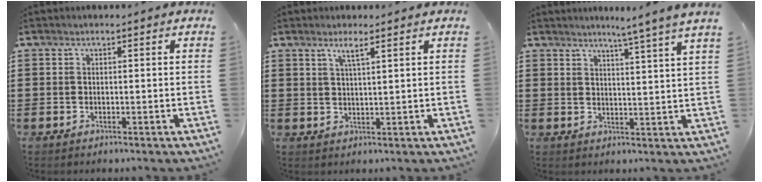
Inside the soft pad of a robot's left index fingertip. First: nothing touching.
{"total": 2.5, "force": [1.5, 0.0, 2.0], "torque": [-0.043, -0.001, 0.025]}
{"total": 4.4, "force": [3.7, -1.5, 1.8], "torque": [-0.044, -0.023, 0.061]}